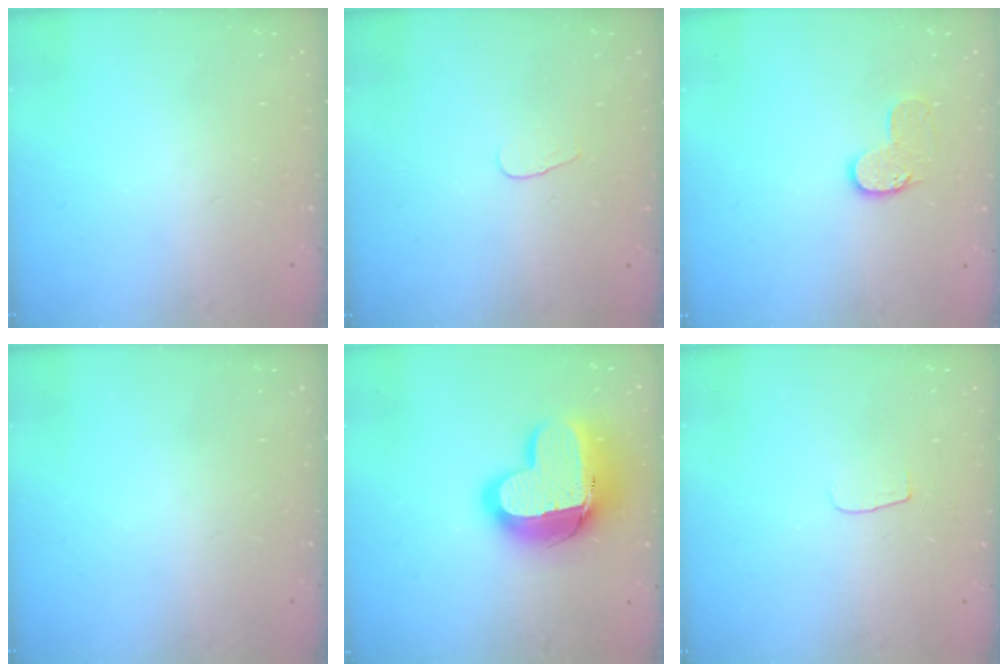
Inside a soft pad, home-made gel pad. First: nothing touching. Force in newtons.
{"total": 2.8, "press": 2.8, "slide": 0.3}
{"total": 6.8, "press": 6.8, "slide": 0.3}
{"total": 0.0}
{"total": 17.0, "press": 17.0, "slide": 1.2}
{"total": 3.1, "press": 3.1, "slide": 0.3}